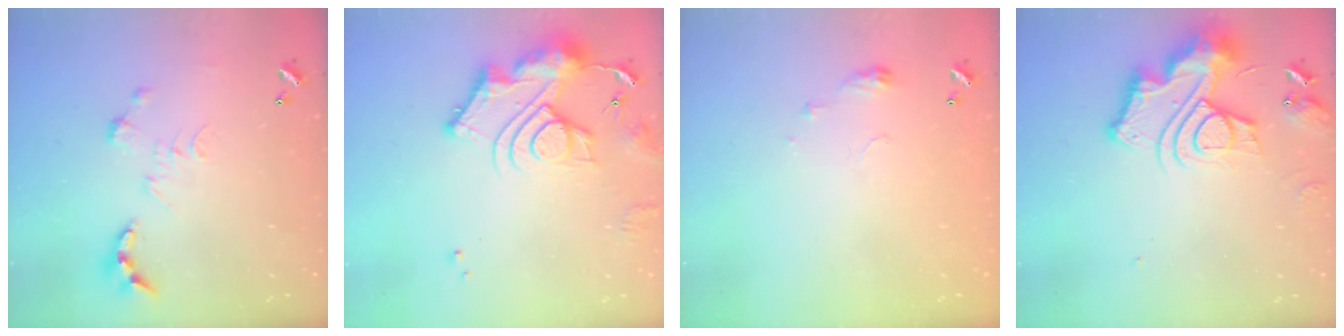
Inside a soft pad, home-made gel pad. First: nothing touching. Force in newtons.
{"total": 14.0, "press": 13.9, "slide": 1.0}
{"total": 3.5, "press": 3.5, "slide": 0.5}
{"total": 15.5, "press": 15.4, "slide": 1.4}